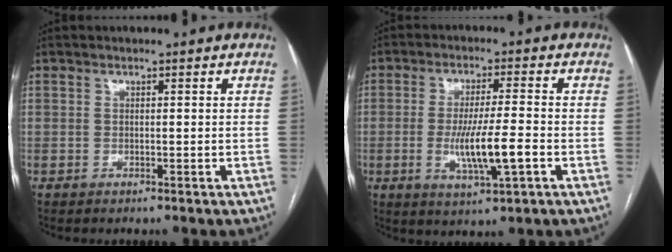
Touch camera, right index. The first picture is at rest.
{"total": 8.7, "force": [-2.2, 0.5, 8.4], "torque": [-0.155, -0.013, -0.037]}